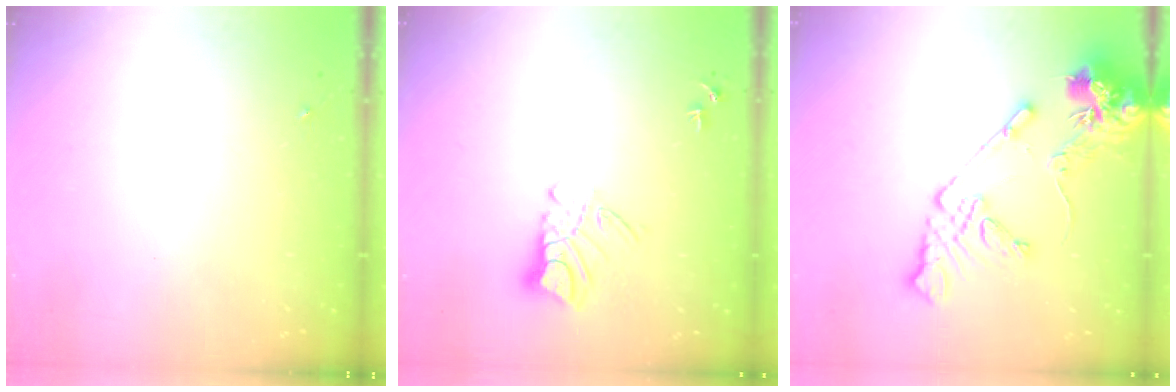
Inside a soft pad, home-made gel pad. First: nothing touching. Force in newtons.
{"total": 9.5, "press": 9.5, "slide": 0.9}
{"total": 15.4, "press": 15.2, "slide": 2.2}